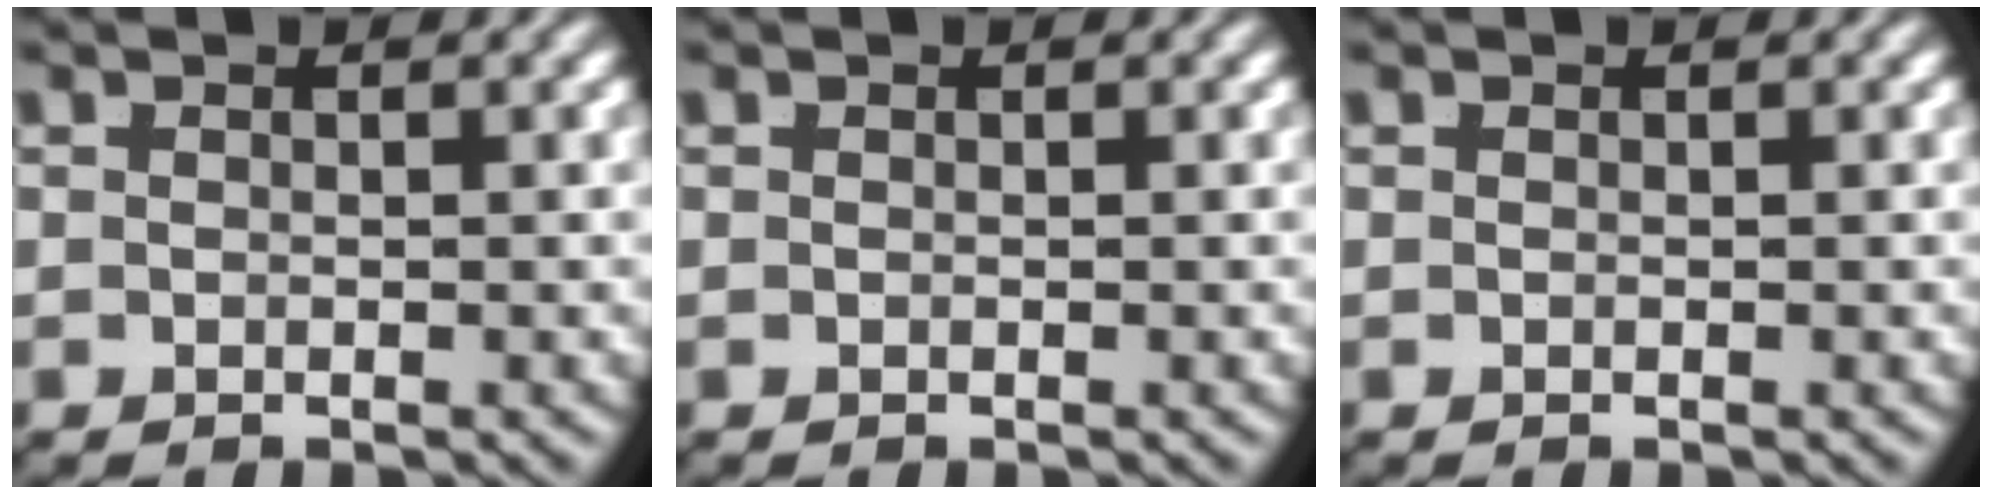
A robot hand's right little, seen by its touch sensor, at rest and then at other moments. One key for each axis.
{"total": 0.0}
{"total": 0.0}